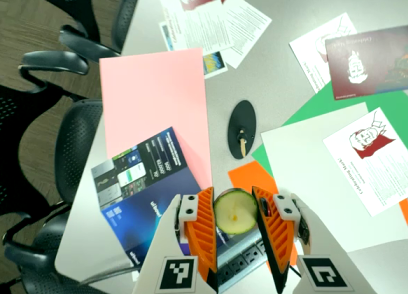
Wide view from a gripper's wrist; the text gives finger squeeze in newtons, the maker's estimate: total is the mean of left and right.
{"total": 12.4, "left": 12.4, "right": 12.3}